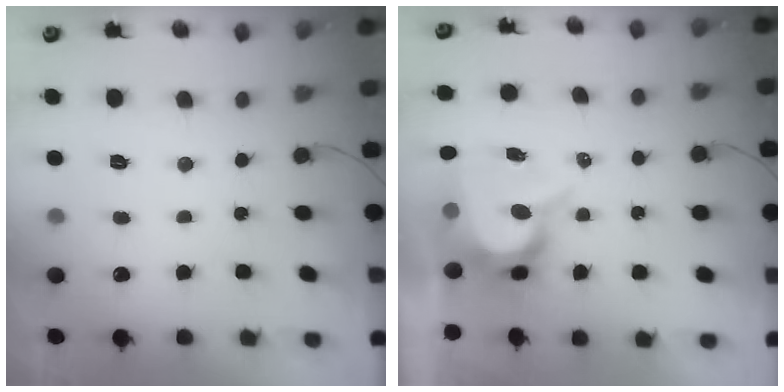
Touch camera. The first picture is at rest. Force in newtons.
{"total": 9.8, "press": 9.7, "slide": 1.1}